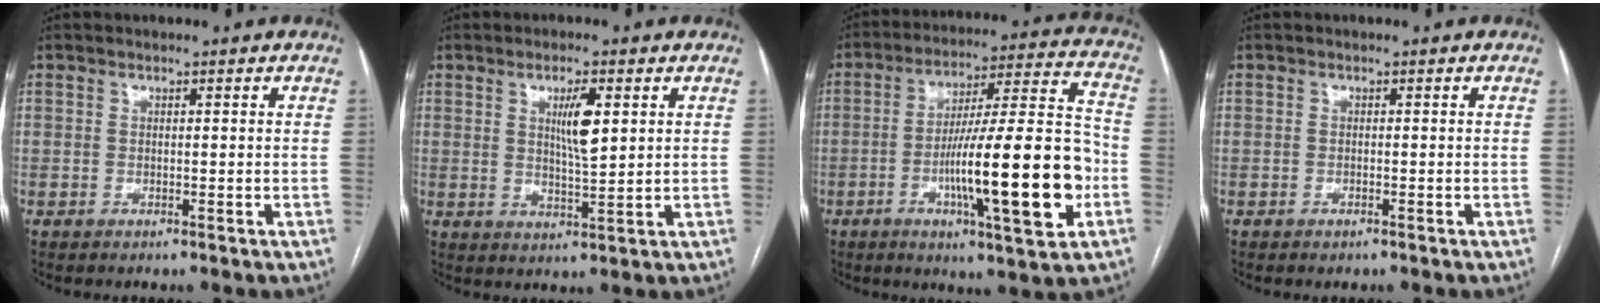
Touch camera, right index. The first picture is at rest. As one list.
[{"total": 5.3, "force": [1.9, 0.8, 4.9], "torque": [-0.089, -0.004, 0.036]}, {"total": 20.3, "force": [-5.5, 1.7, 19.5], "torque": [-0.303, 0.006, -0.078]}, {"total": 0.5, "force": [-0.4, 0.2, 0.3], "torque": [-0.007, -0.001, -0.003]}]